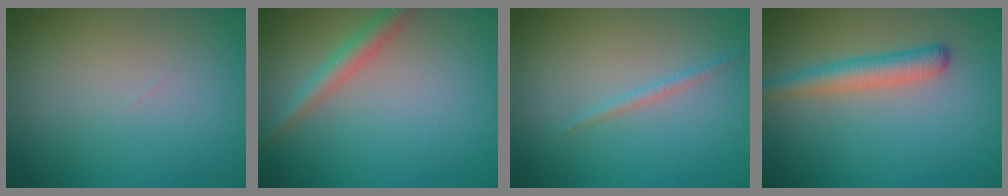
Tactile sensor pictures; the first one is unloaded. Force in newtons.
{"total": 2.3, "press": 2.3, "slide": 0.1}
{"total": 0.9, "press": 0.9, "slide": 0.1}
{"total": 2.9, "press": 2.9, "slide": 0.1}